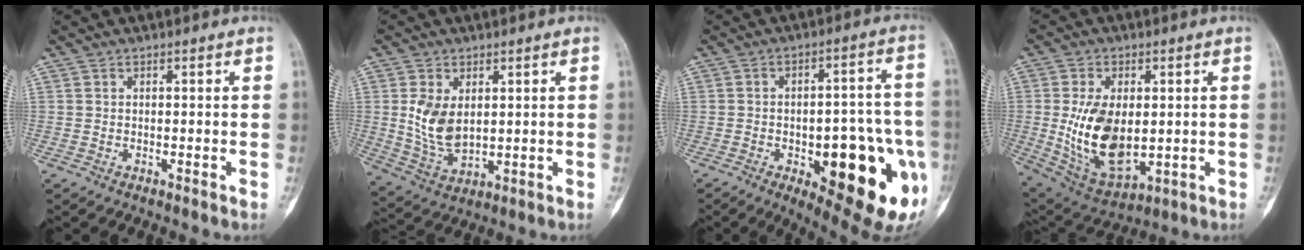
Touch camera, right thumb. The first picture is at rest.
{"total": 8.6, "force": [1.6, 5.3, 6.7], "torque": [-0.120, -0.016, 0.048]}
{"total": 24.8, "force": [-7.5, 9.3, 21.8], "torque": [-0.222, 0.019, -0.075]}
{"total": 13.2, "force": [0.2, 7.9, 10.5], "torque": [-0.174, -0.013, 0.027]}